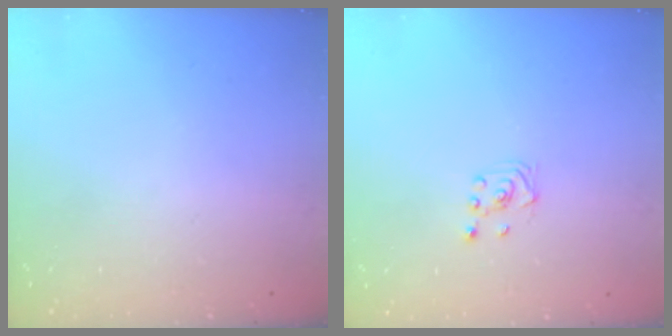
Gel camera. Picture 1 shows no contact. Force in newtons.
{"total": 1.9, "press": 1.7, "slide": 0.8}